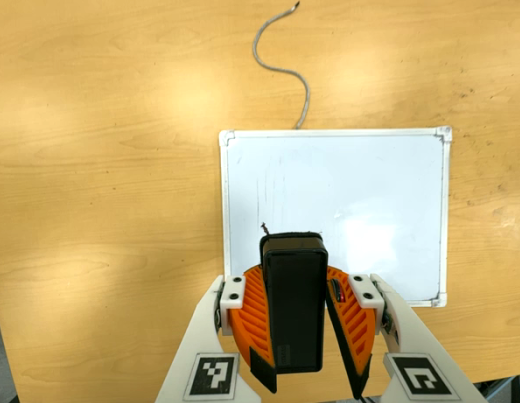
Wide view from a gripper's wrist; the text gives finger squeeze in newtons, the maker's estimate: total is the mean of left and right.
{"total": 9.0, "left": 9.3, "right": 8.8}